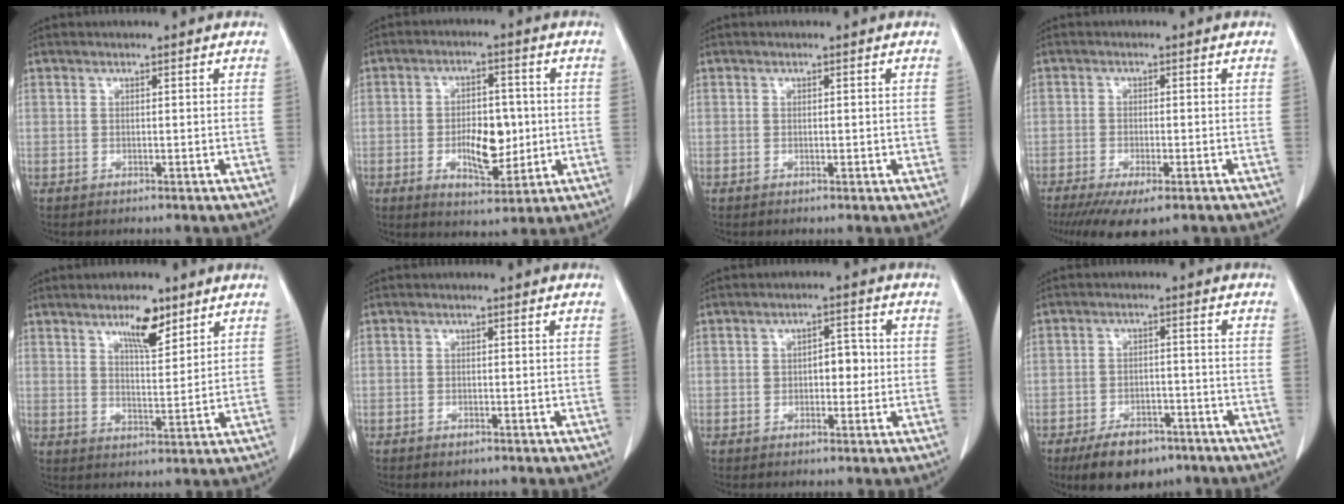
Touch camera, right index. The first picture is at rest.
{"total": 8.1, "force": [-0.9, 3.9, 7.1], "torque": [-0.117, 0.005, -0.005]}
{"total": 0.7, "force": [0.1, 0.4, 0.6], "torque": [-0.007, 0.001, 0.003]}
{"total": 9.3, "force": [-6.7, 2.1, 6.0], "torque": [-0.086, -0.018, -0.102]}
{"total": 6.4, "force": [4.3, 1.8, 4.4], "torque": [-0.076, -0.001, 0.072]}
{"total": 0.9, "force": [-0.7, 0.4, 0.5], "torque": [-0.011, -0.001, -0.007]}
{"total": 3.8, "force": [0.0, 2.1, 3.2], "torque": [-0.043, 0.017, 0.004]}
{"total": 8.2, "force": [-5.9, 4.0, 4.2], "torque": [-0.069, 0.000, -0.092]}